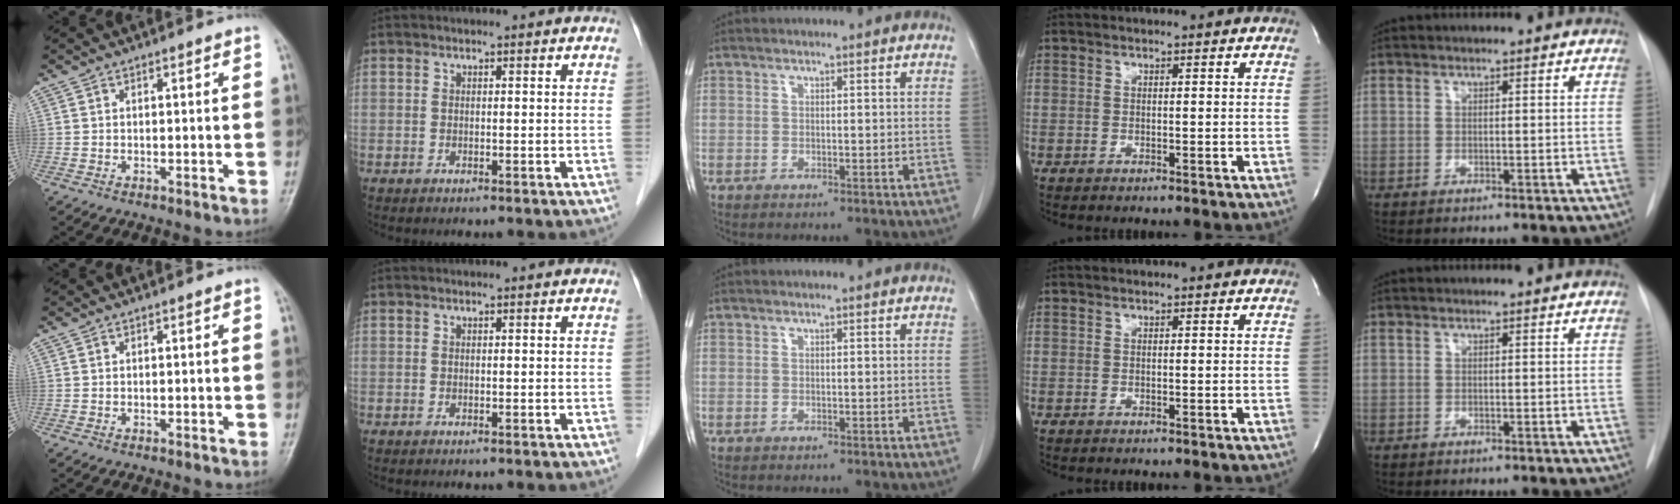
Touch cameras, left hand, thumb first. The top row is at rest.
{}